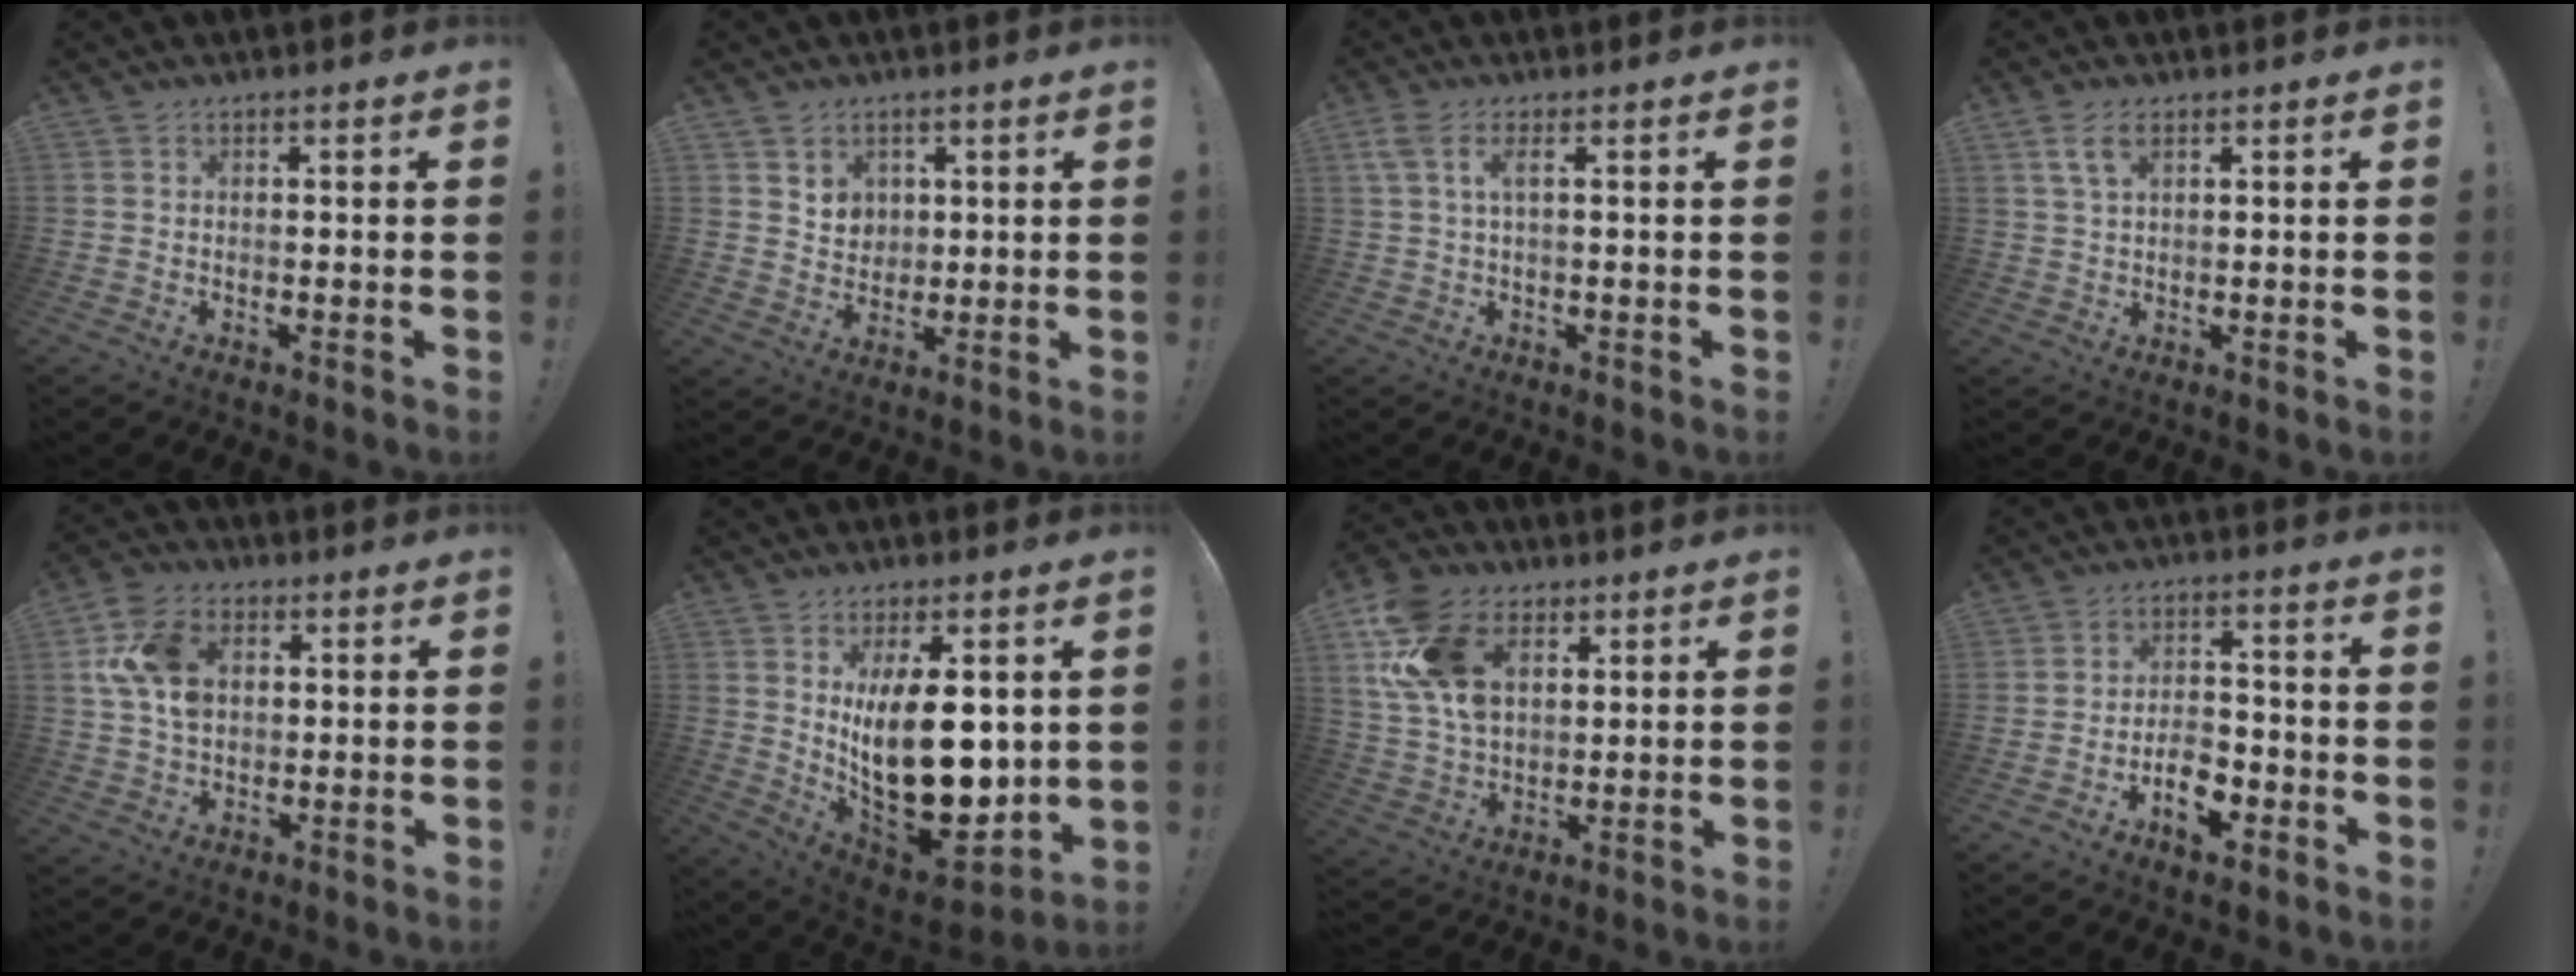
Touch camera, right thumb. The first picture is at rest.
{"total": 5.7, "force": [3.0, 4.7, 0.7], "torque": [-0.001, -0.029, 0.055]}
{"total": 3.8, "force": [1.3, 0.9, 3.5], "torque": [-0.068, -0.001, 0.022]}
{"total": 5.0, "force": [2.6, 2.2, 3.7], "torque": [-0.060, -0.005, 0.047]}
{"total": 13.6, "force": [3.4, 9.8, 8.7], "torque": [-0.160, 0.008, 0.069]}
{"total": 20.1, "force": [3.2, 9.4, 17.5], "torque": [-0.301, -0.048, 0.063]}
{"total": 18.9, "force": [7.6, 12.9, 11.5], "torque": [-0.226, -0.025, 0.144]}
{"total": 9.2, "force": [-4.6, 5.7, 5.7], "torque": [-0.079, 0.030, -0.076]}